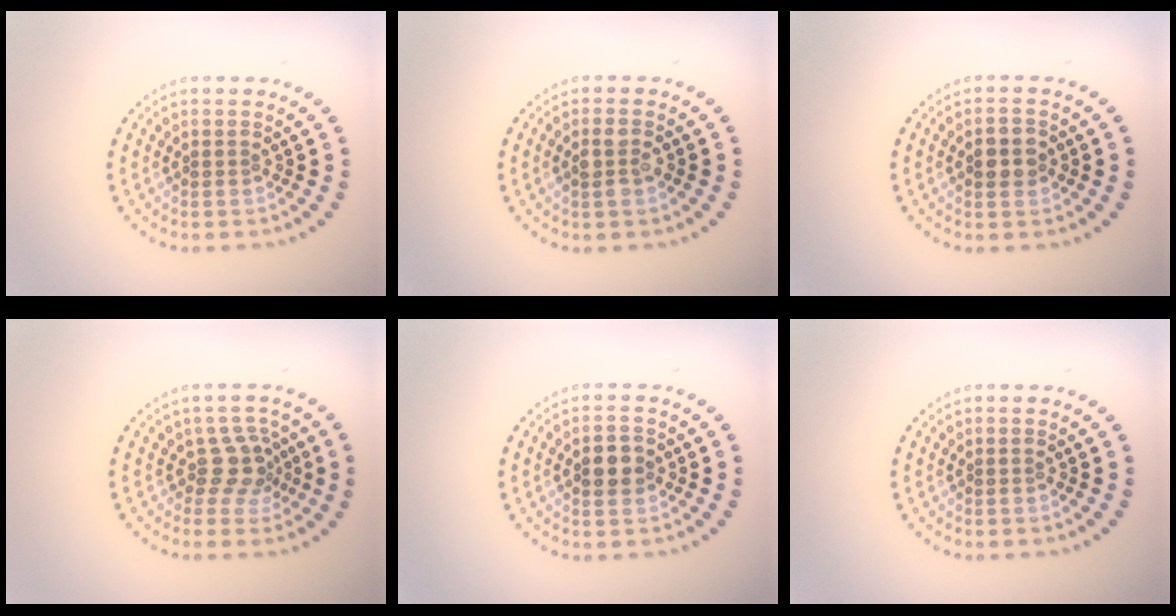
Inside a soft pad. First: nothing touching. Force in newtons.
{"total": 2.1, "press": 2.0, "slide": 0.4}
{"total": 2.3, "press": 2.3, "slide": 0.1}
{"total": 2.7, "press": 2.0, "slide": 1.8}
{"total": 2.4, "press": 2.4, "slide": 0.2}
{"total": 0.0}